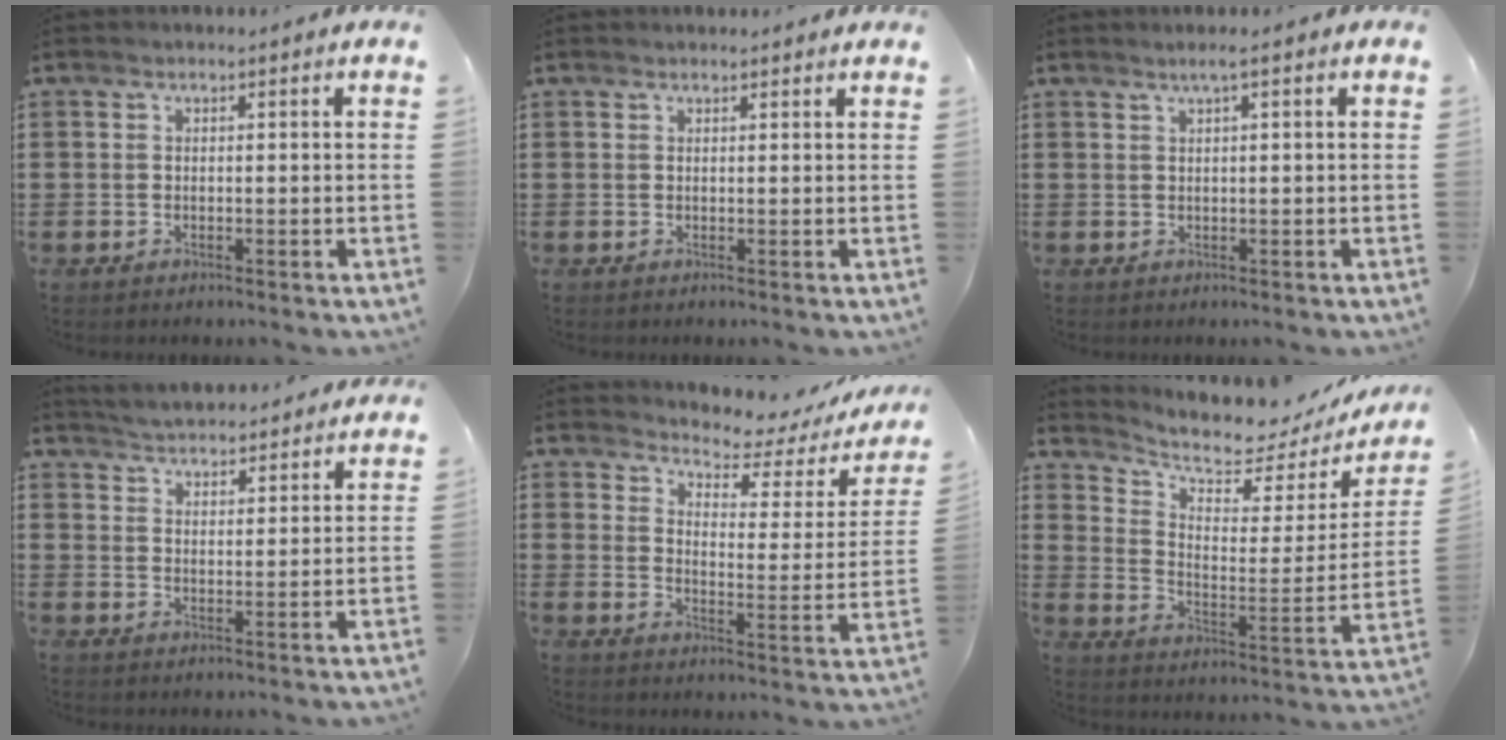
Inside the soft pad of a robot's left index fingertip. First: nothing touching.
{"total": 0.9, "force": [0.9, 0.1, 0.1], "torque": [-0.004, 0.000, 0.017]}
{"total": 1.5, "force": [0.8, 0.0, 1.2], "torque": [-0.024, 0.001, 0.013]}
{"total": 4.3, "force": [4.3, -0.1, -0.1], "torque": [-0.017, -0.027, 0.073]}
{"total": 3.8, "force": [3.6, 0.6, 1.0], "torque": [-0.040, -0.034, 0.052]}
{"total": 5.7, "force": [5.3, 1.3, 1.5], "torque": [-0.064, -0.044, 0.088]}